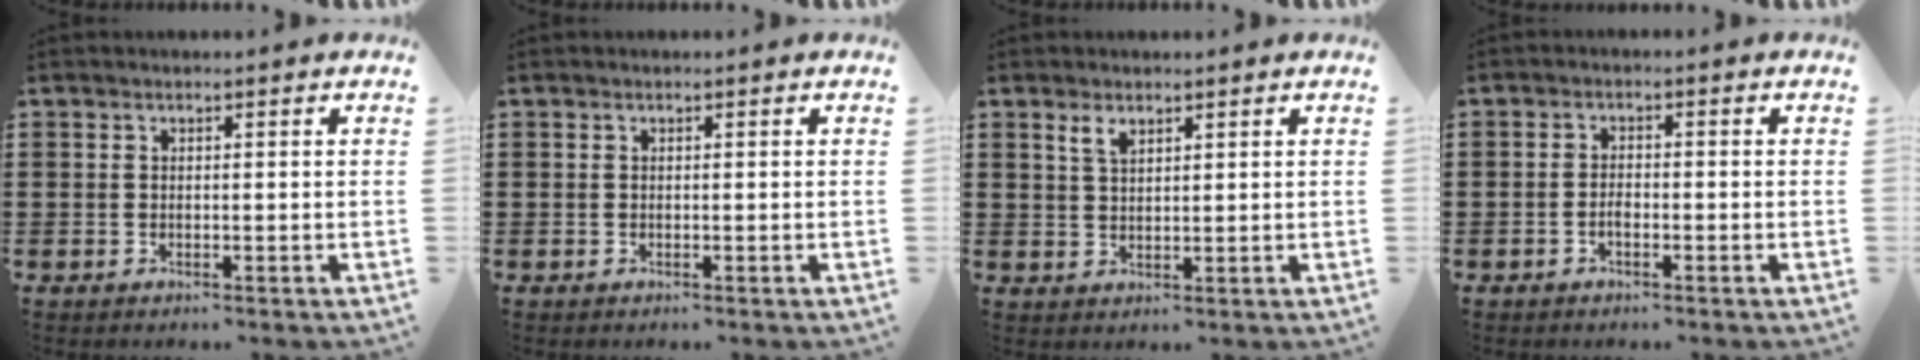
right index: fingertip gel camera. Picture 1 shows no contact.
{"total": 0.0}
{"total": 2.2, "force": [1.5, 1.0, 1.3], "torque": [-0.029, 0.002, 0.028]}
{"total": 1.5, "force": [-0.8, 0.4, 1.3], "torque": [-0.026, -0.004, -0.014]}